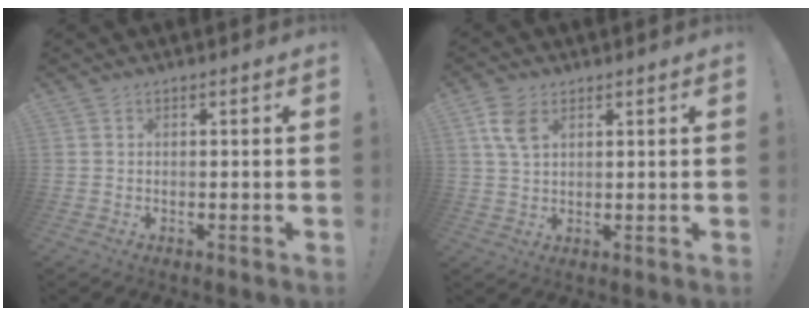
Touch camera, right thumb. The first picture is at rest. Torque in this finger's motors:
{"motor_torque": [0.03, 0.05, 0.19, 0.11, 0.01]}